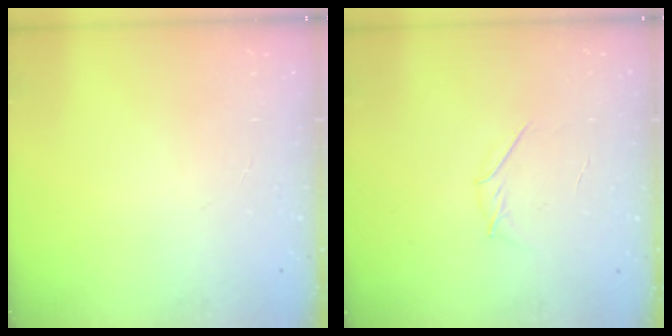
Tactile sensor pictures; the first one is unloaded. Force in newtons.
{"total": 3.3, "press": 3.2, "slide": 0.8}